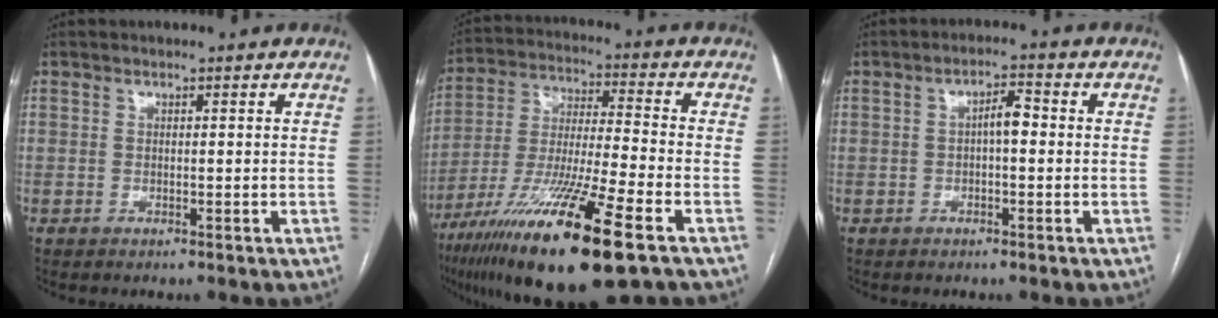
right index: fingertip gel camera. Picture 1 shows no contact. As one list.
[{"total": 20.8, "force": [-11.7, 1.0, 17.2], "torque": [-0.321, -0.052, -0.209]}, {"total": 3.1, "force": [-0.1, 0.9, 2.9], "torque": [-0.046, 0.012, -0.002]}]